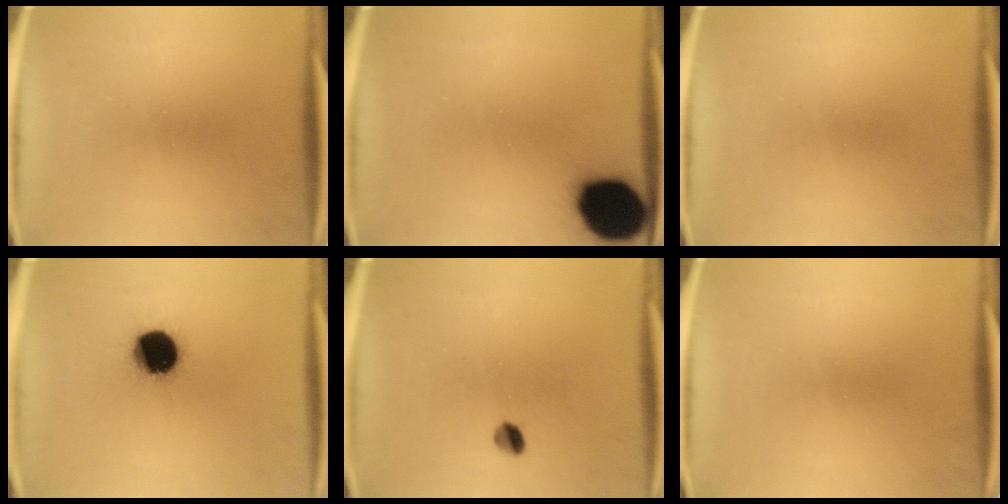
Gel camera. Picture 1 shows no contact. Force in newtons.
{"total": 17.8}
{"total": 0.0}
{"total": 14.2}
{"total": 2.5}
{"total": 0.0}